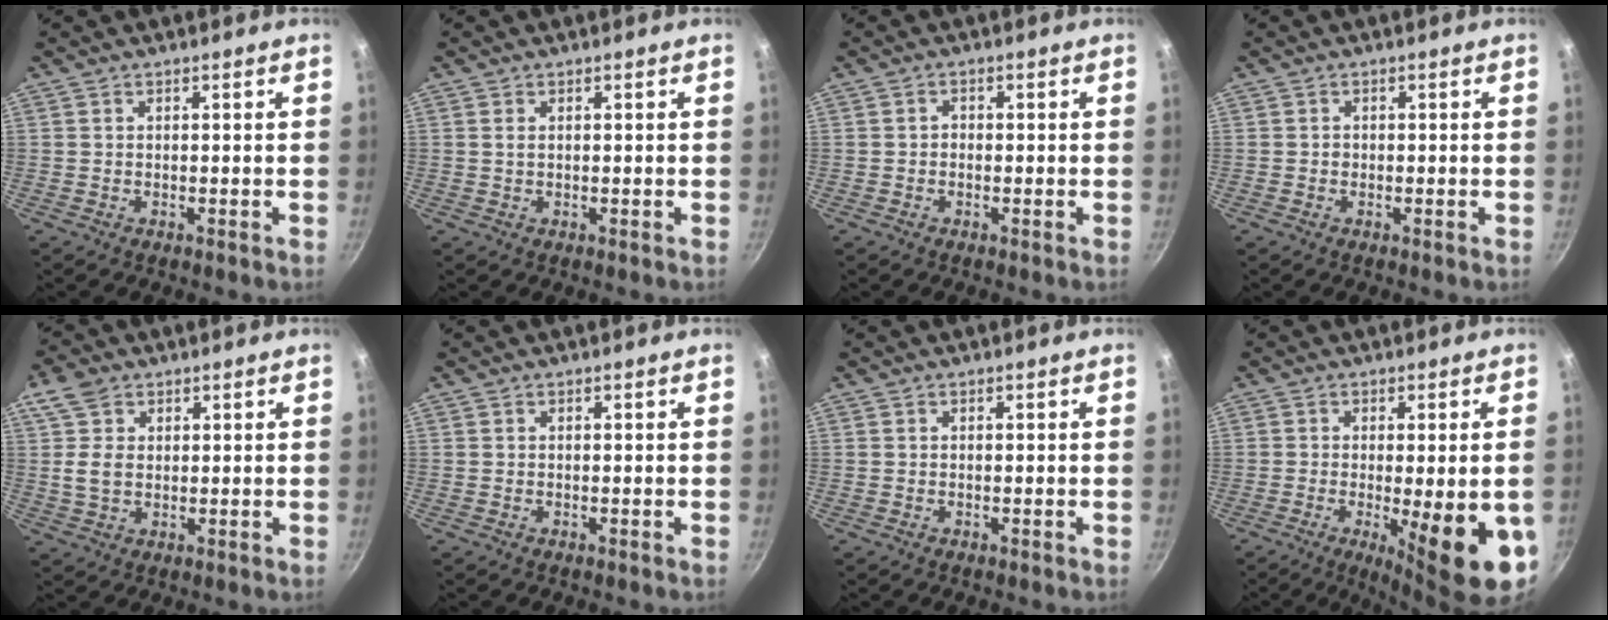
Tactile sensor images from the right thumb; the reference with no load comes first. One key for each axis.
{"total": 0.9, "fx": 0.3, "fy": 0.5, "fz": 0.7, "tx": -0.013, "ty": 0.001, "tz": 0.004}
{"total": 1.1, "fx": -0.3, "fy": 1.0, "fz": 0.6, "tx": -0.008, "ty": 0.005, "tz": -0.006}
{"total": 0.7, "fx": -0.1, "fy": 0.6, "fz": 0.2, "tx": 0.000, "ty": 0.002, "tz": -0.003}
{"total": 6.8, "fx": 2.0, "fy": 4.9, "fz": 4.2, "tx": -0.070, "ty": -0.003, "tz": 0.034}
{"total": 0.0}
{"total": 0.0}
{"total": 15.6, "fx": -4.3, "fy": 3.9, "fz": 14.5, "tx": -0.177, "ty": -0.010, "tz": -0.047}